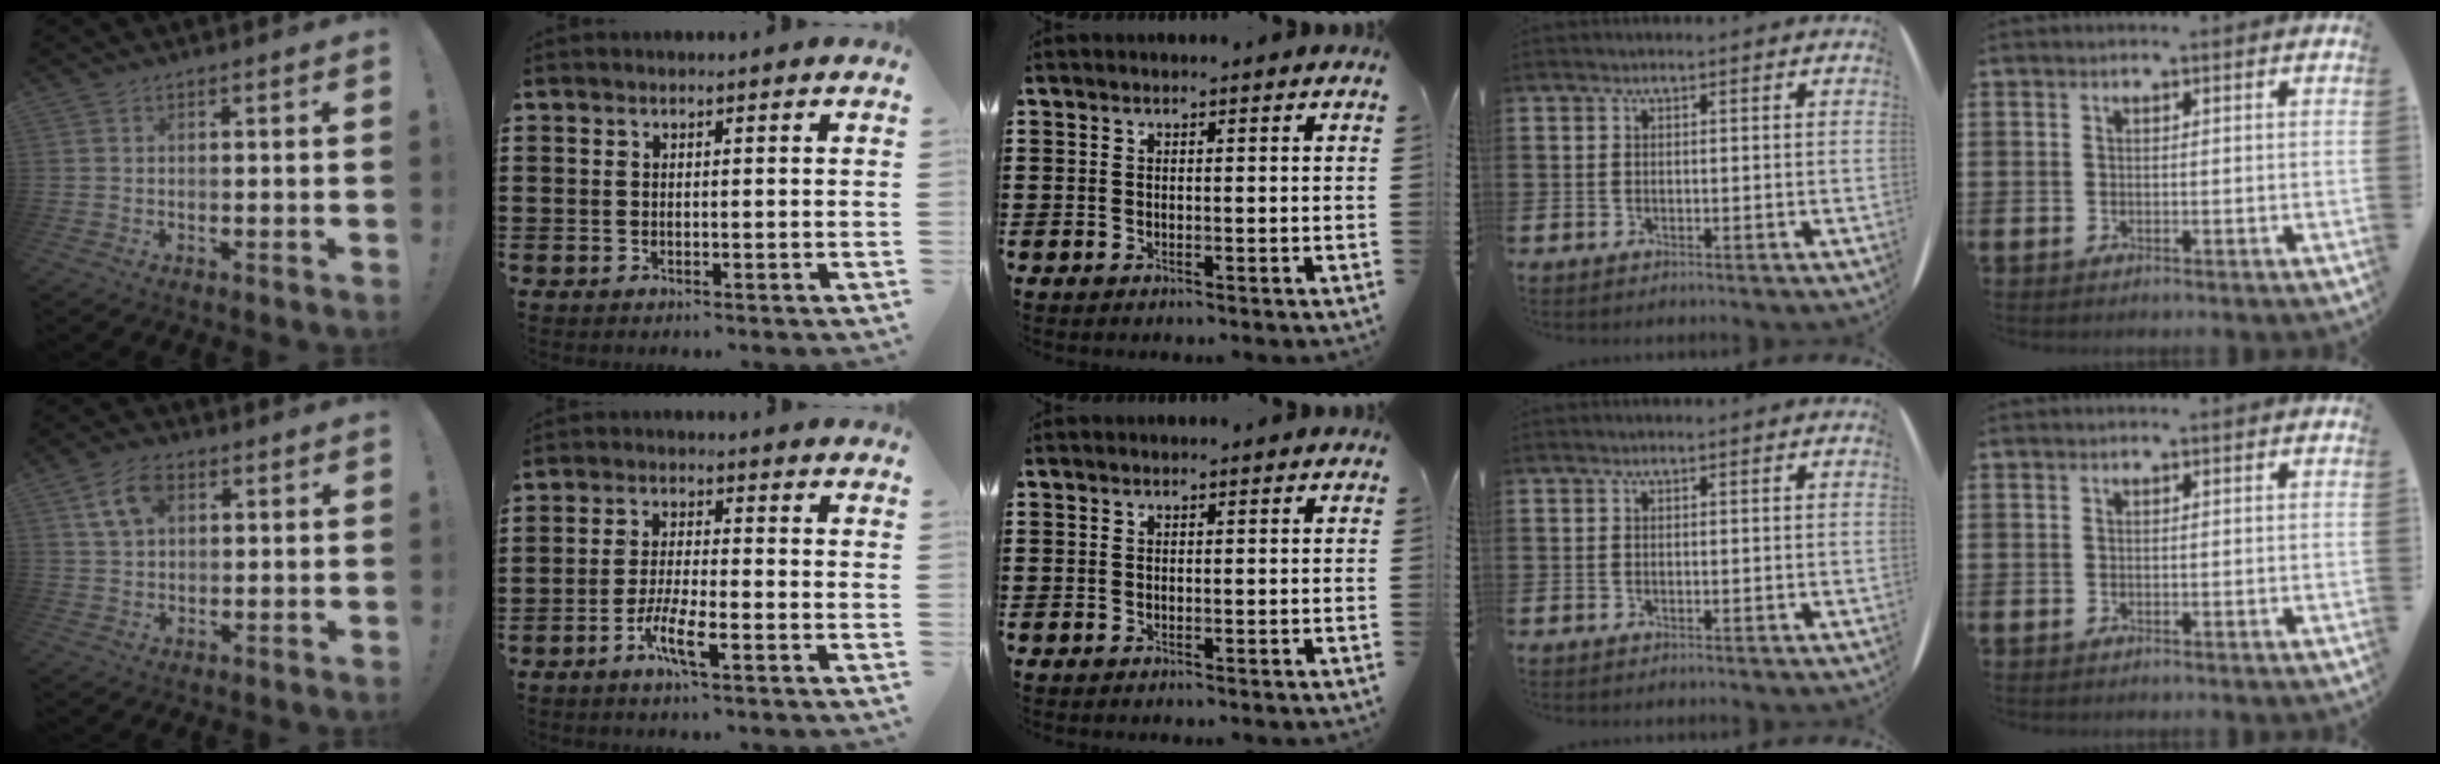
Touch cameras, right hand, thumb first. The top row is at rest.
{"thumb": {"total": 8.4, "force": [3.2, 5.3, 5.7], "torque": [-0.108, 0.007, 0.062]}, "index": {"total": 5.7, "force": [-2.9, 0.9, 4.8], "torque": [-0.106, -0.012, -0.057]}}